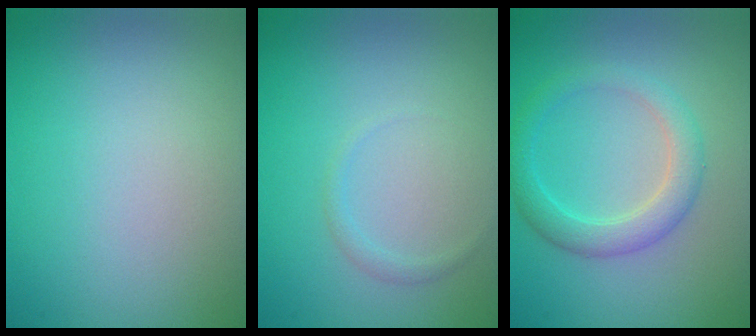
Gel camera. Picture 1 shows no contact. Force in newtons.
{"total": 0.7, "press": 0.7, "slide": 0.1}
{"total": 3.0, "press": 3.0, "slide": 0.1}